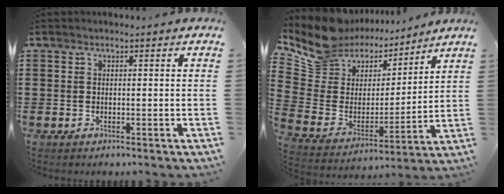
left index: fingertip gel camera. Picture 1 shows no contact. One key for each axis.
{"total": 9.7, "fx": 8.1, "fy": 5.4, "fz": 1.0, "tx": -0.079, "ty": -0.056, "tz": 0.151}